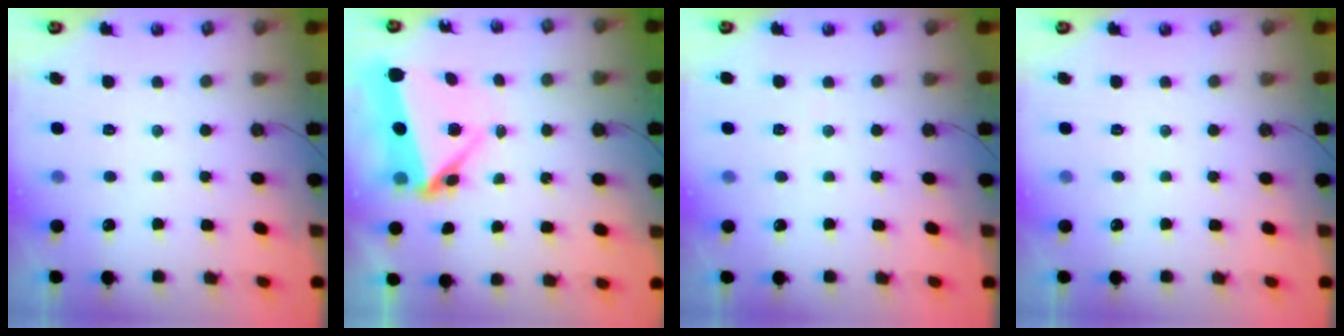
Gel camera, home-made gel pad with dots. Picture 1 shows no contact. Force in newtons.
{"total": 8.1, "press": 7.9, "slide": 1.8}
{"total": 2.0, "press": 2.0, "slide": 0.4}
{"total": 0.0}